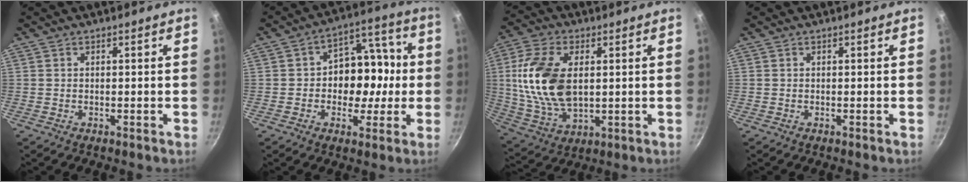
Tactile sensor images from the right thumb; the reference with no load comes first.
{"total": 13.0, "force": [-1.0, 9.7, 8.5], "torque": [-0.066, 0.034, -0.023]}
{"total": 16.7, "force": [2.3, 9.9, 13.2], "torque": [-0.247, -0.006, 0.050]}
{"total": 0.0}